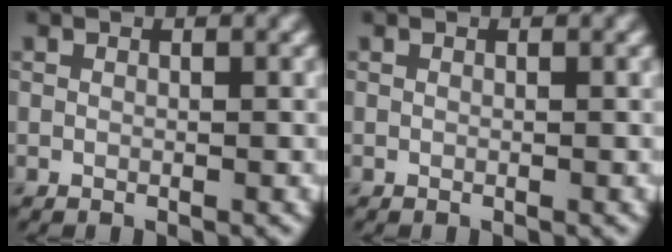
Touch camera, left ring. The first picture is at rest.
{"total": 0.0}